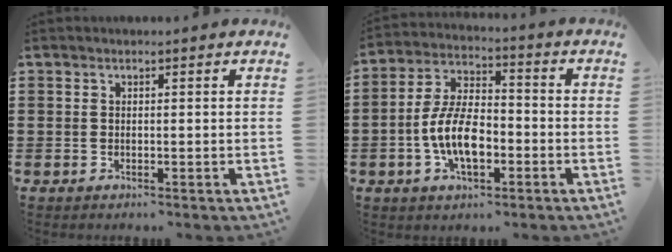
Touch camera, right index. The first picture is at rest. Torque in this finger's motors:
{"motor_torque": [2.14, 0.00, 1.05, 0.21]}